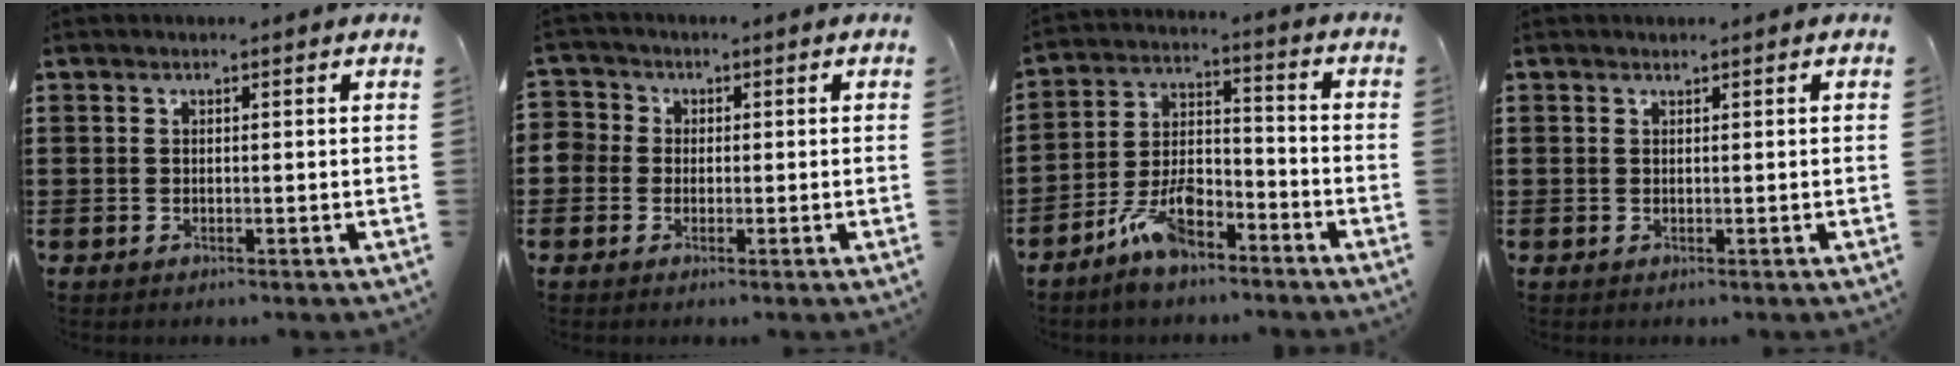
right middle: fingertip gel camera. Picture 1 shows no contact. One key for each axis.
{"total": 2.8, "fx": -0.3, "fy": 2.8, "fz": -0.3, "tx": -0.012, "ty": 0.008, "tz": -0.011}
{"total": 8.6, "fx": -6.5, "fy": 3.2, "fz": 4.5, "tx": -0.093, "ty": 0.013, "tz": -0.125}
{"total": 0.6, "fx": 0.4, "fy": 0.4, "fz": -0.1, "tx": 0.000, "ty": 0.003, "tz": 0.008}